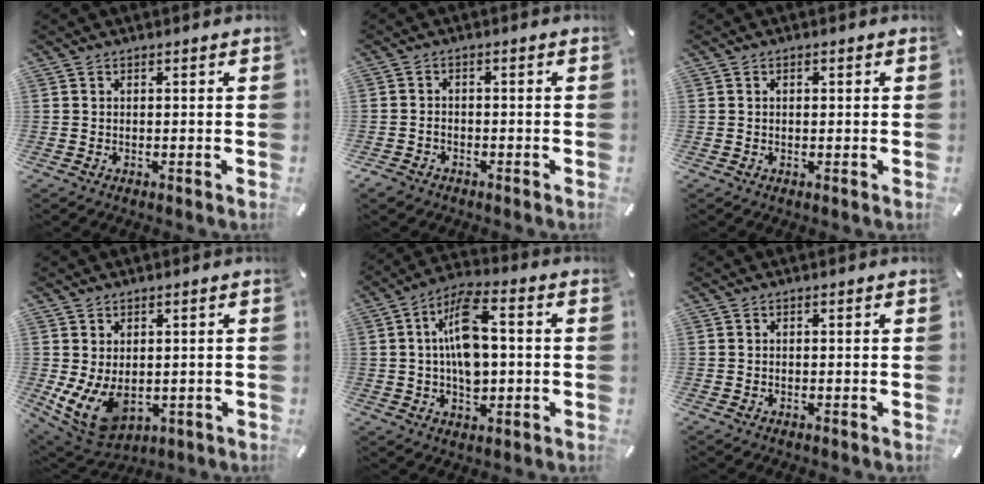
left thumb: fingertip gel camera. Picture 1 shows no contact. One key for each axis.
{"total": 2.3, "fx": -1.6, "fy": 1.5, "fz": 0.7, "tx": -0.019, "ty": 0.007, "tz": -0.035}
{"total": 0.8, "fx": 0.1, "fy": 0.5, "fz": 0.6, "tx": -0.013, "ty": 0.003, "tz": 0.001}
{"total": 9.2, "fx": -0.8, "fy": 6.7, "fz": 6.2, "tx": -0.124, "ty": -0.009, "tz": -0.009}
{"total": 11.8, "fx": 0.4, "fy": 6.9, "fz": 9.5, "tx": -0.177, "ty": 0.011, "tz": 0.009}
{"total": 0.0}